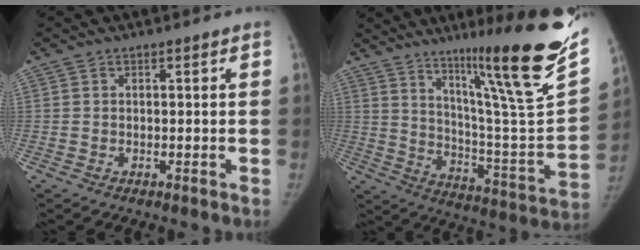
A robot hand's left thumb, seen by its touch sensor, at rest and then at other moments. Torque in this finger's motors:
{"motor_torque": [0.11, -0.20, 1.63, -1.14, 0.21]}